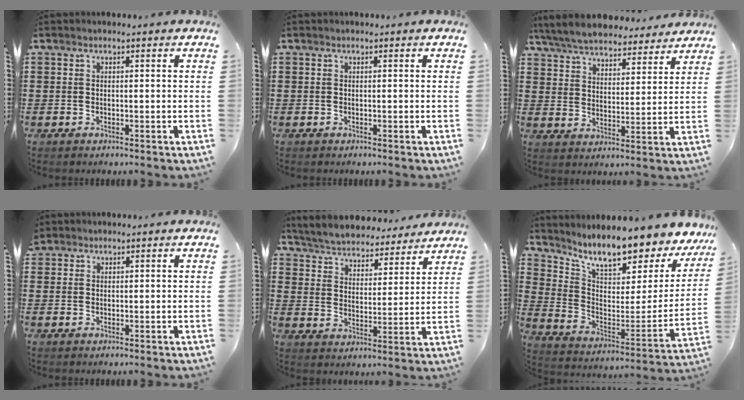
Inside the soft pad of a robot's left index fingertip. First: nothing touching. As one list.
[{"total": 0.0}, {"total": 6.5, "force": [6.3, 0.7, 1.4], "torque": [-0.055, -0.034, 0.113]}, {"total": 1.3, "force": [1.2, 0.5, 0.0], "torque": [-0.003, 0.002, 0.025]}, {"total": 5.1, "force": [5.1, 0.0, 0.3], "torque": [-0.034, -0.041, 0.085]}, {"total": 9.3, "force": [8.1, 1.1, 4.3], "torque": [-0.099, -0.078, 0.129]}]